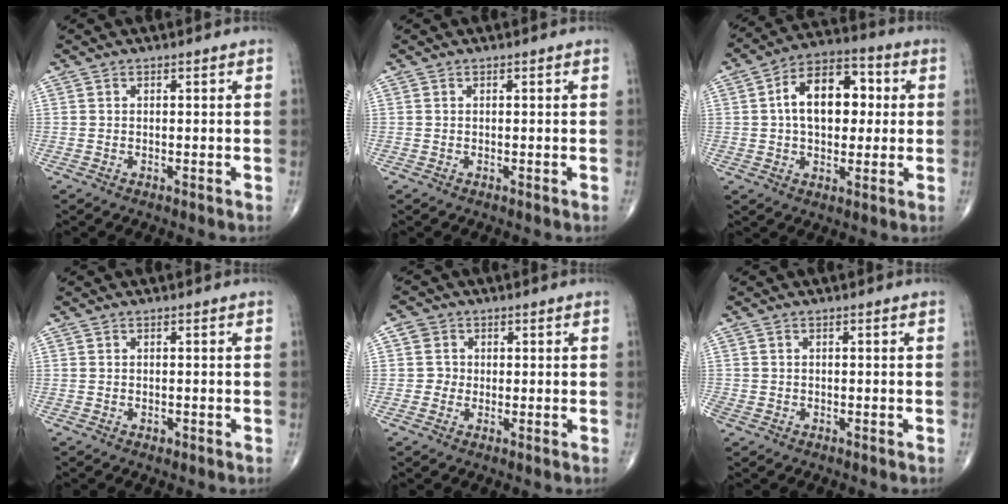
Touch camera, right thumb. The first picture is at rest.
{"total": 0.0}
{"total": 14.2, "force": [2.0, 8.9, 10.9], "torque": [-0.144, 0.022, 0.022]}
{"total": 0.8, "force": [-0.4, 0.5, 0.4], "torque": [-0.005, 0.000, -0.006]}
{"total": 3.1, "force": [0.0, 3.0, 0.5], "torque": [0.014, 0.008, -0.004]}
{"total": 1.9, "force": [-0.9, 1.5, 0.7], "torque": [-0.018, 0.001, -0.016]}